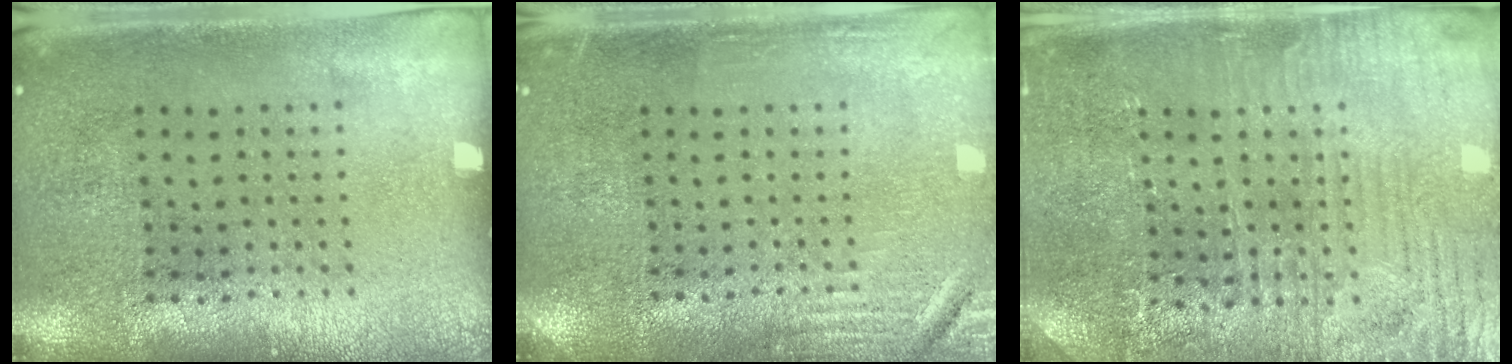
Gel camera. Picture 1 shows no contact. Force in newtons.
{"total": 2.9, "press": 2.9, "slide": 0.3}
{"total": 3.8, "press": 3.7, "slide": 0.6}